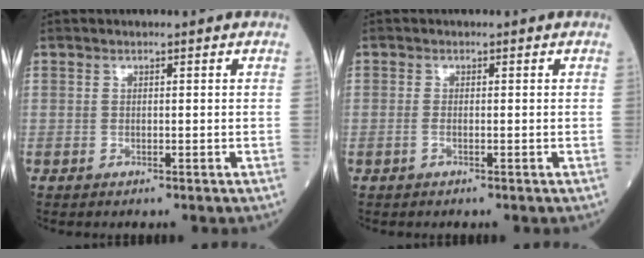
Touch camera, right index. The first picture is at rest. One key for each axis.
{"total": 0.7, "fx": -0.4, "fy": 0.0, "fz": 0.6, "tx": -0.013, "ty": 0.001, "tz": -0.008}